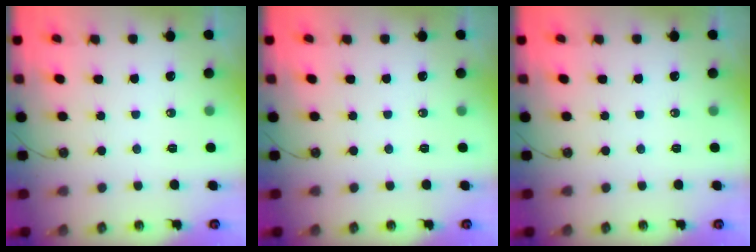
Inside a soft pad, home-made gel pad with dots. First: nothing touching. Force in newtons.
{"total": 0.0}
{"total": 0.0}